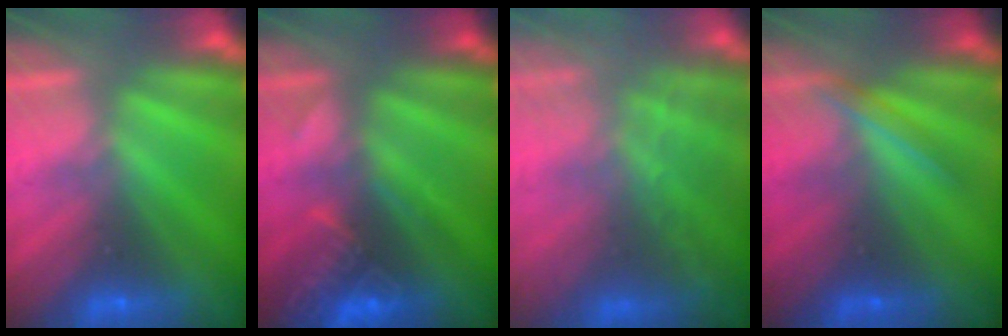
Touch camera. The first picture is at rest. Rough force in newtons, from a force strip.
{"total": 2.9}
{"total": 7.1}
{"total": 1.9}